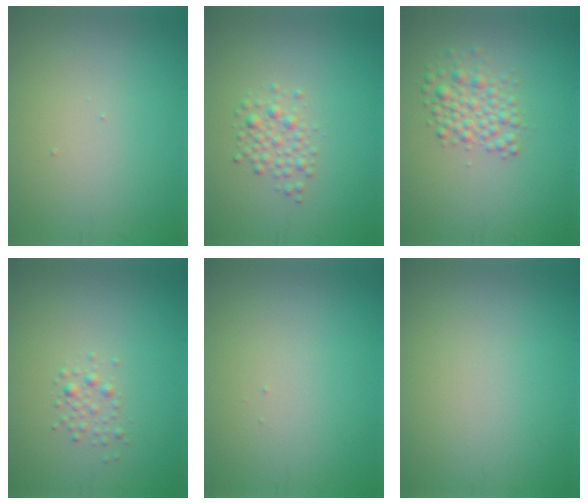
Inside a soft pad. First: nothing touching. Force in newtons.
{"total": 1.9, "press": 1.9, "slide": 0.1}
{"total": 2.9, "press": 2.9, "slide": 0.1}
{"total": 1.2, "press": 1.2, "slide": 0.0}
{"total": 0.0}
{"total": 0.0}